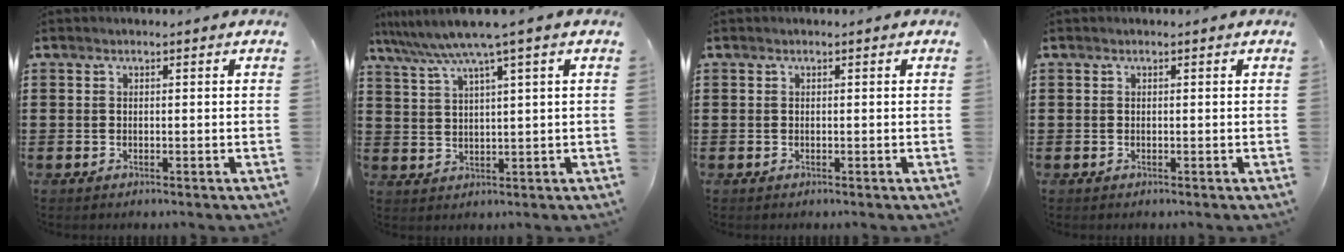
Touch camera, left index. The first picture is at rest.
{"total": 5.9, "force": [3.9, -0.4, 4.5], "torque": [-0.098, -0.016, 0.063]}
{"total": 0.0}
{"total": 0.0}